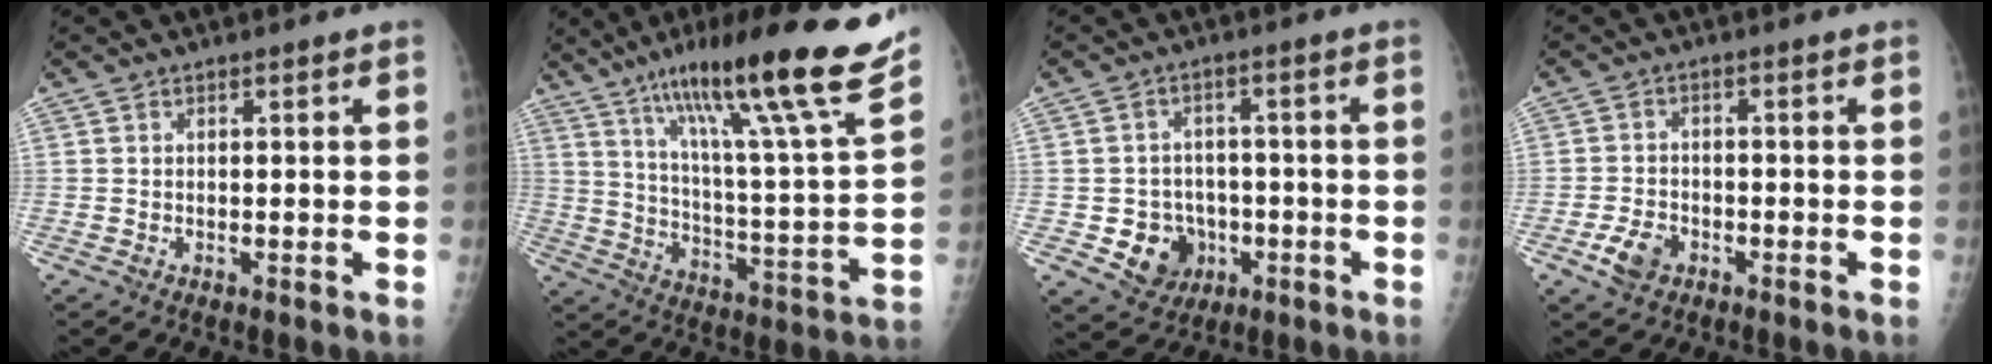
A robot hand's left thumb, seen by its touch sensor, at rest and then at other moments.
{"total": 25.9, "force": [17.9, 1.6, 18.7], "torque": [-0.273, -0.071, 0.281]}
{"total": 8.3, "force": [-2.3, 7.3, 3.1], "torque": [-0.019, 0.015, -0.028]}
{"total": 4.7, "force": [-2.3, 3.2, 2.6], "torque": [-0.046, 0.011, -0.041]}